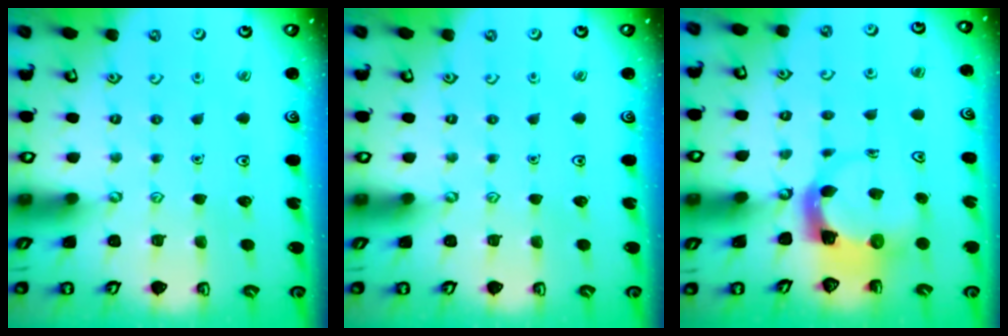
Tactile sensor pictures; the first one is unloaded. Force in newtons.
{"total": 0.0}
{"total": 5.2, "press": 5.1, "slide": 1.1}